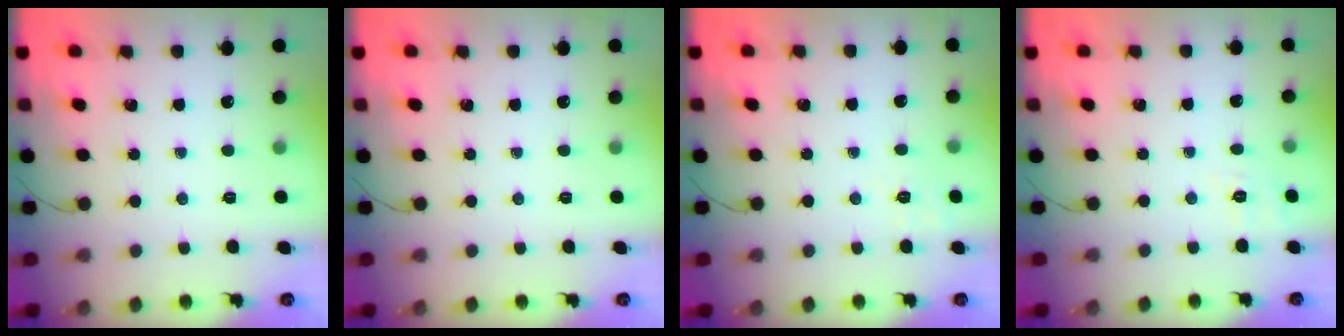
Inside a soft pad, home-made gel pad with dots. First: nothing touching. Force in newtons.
{"total": 0.0}
{"total": 2.0, "press": 1.1, "slide": 1.7}
{"total": 3.2, "press": 2.5, "slide": 2.0}